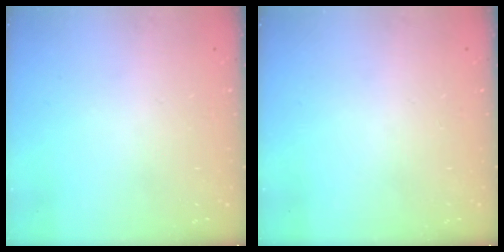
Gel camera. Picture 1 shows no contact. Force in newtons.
{"total": 0.0}